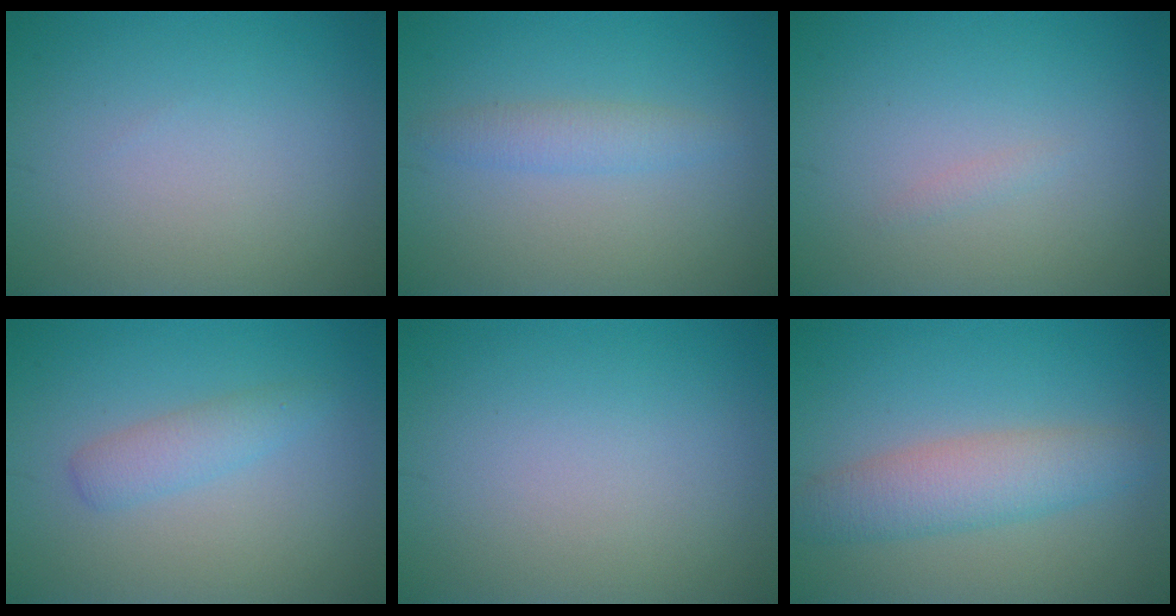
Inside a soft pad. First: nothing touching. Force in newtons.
{"total": 1.9, "press": 1.9, "slide": 0.0}
{"total": 0.5, "press": 0.5, "slide": 0.0}
{"total": 2.0, "press": 2.0, "slide": 0.1}
{"total": 0.0}
{"total": 4.3, "press": 4.3, "slide": 0.1}